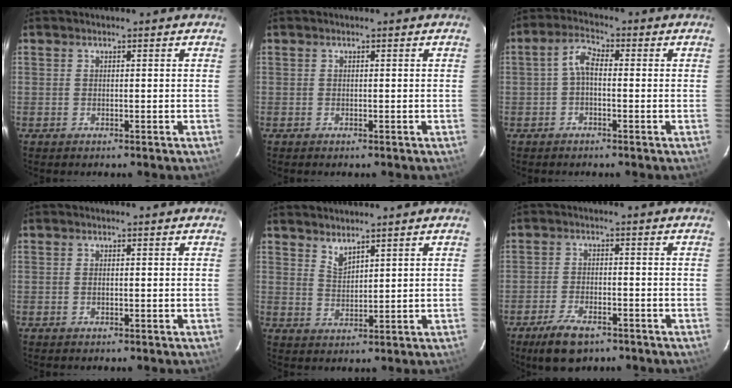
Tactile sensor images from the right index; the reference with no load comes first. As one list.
[{"total": 0.0}, {"total": 3.7, "force": [-0.7, 1.9, 3.1], "torque": [-0.066, 0.017, -0.015]}, {"total": 0.6, "force": [-0.1, 0.3, 0.5], "torque": [-0.011, 0.001, -0.002]}, {"total": 3.1, "force": [2.8, 0.7, 1.1], "torque": [-0.021, -0.002, 0.053]}, {"total": 7.7, "force": [-5.3, 3.2, 4.5], "torque": [-0.109, -0.009, -0.091]}]